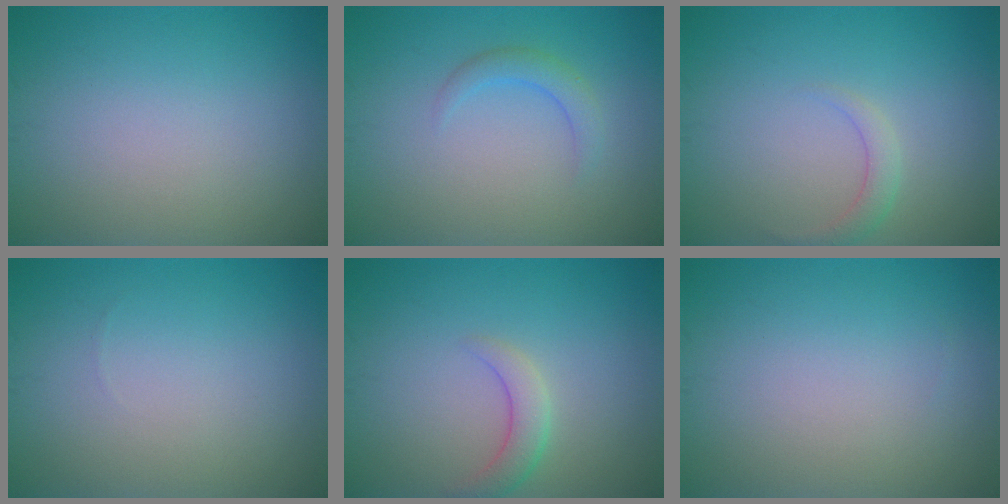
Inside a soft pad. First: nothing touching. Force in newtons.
{"total": 1.8, "press": 1.8, "slide": 0.2}
{"total": 1.5, "press": 1.5, "slide": 0.1}
{"total": 0.0}
{"total": 2.3, "press": 2.2, "slide": 0.1}
{"total": 0.0}